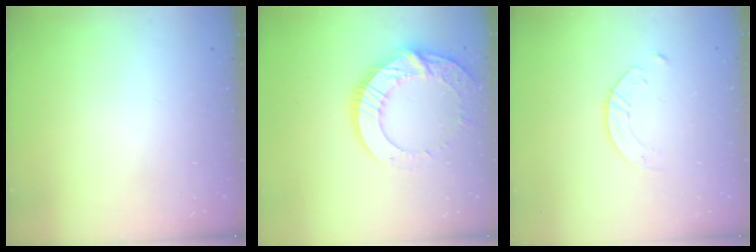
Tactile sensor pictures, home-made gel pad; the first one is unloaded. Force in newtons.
{"total": 15.8, "press": 15.8, "slide": 1.3}
{"total": 1.4, "press": 1.4, "slide": 0.2}